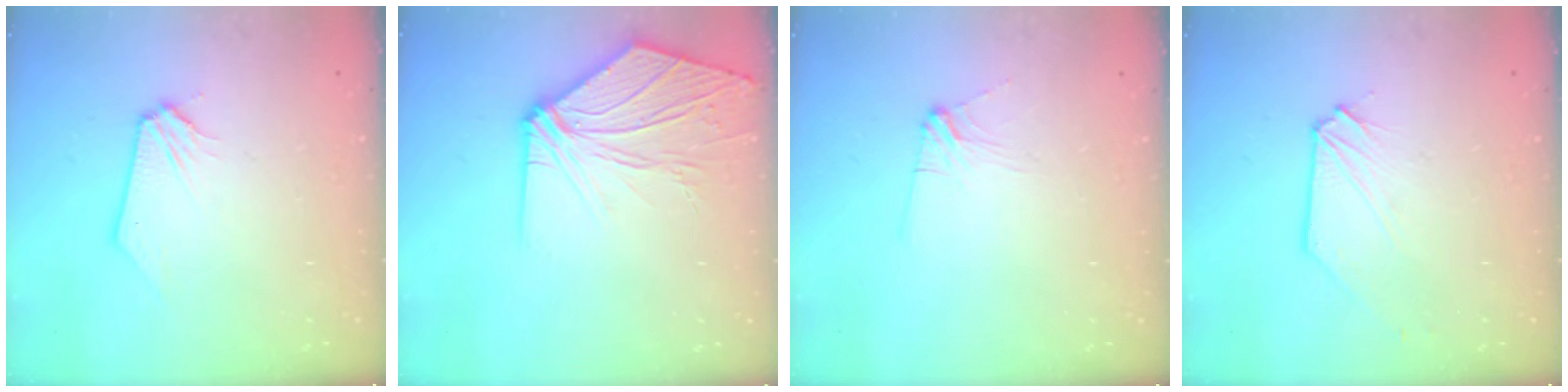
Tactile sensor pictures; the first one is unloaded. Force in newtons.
{"total": 10.6, "press": 10.6, "slide": 0.7}
{"total": 4.1, "press": 4.1, "slide": 0.6}
{"total": 1.0, "press": 1.0, "slide": 0.1}